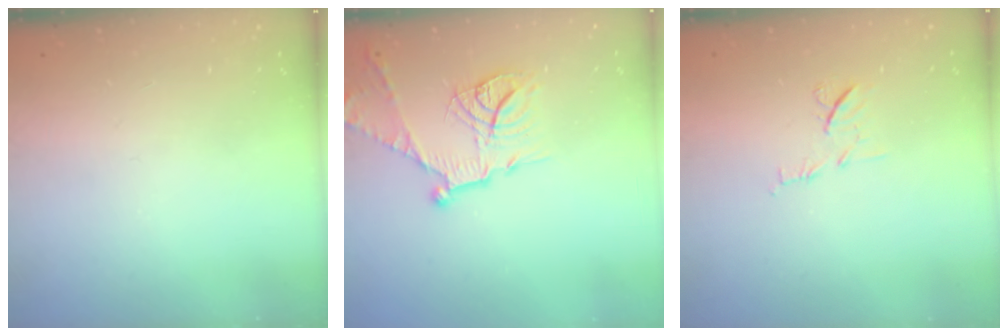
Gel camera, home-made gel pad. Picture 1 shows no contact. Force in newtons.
{"total": 16.0, "press": 16.0, "slide": 1.4}
{"total": 6.2, "press": 6.2, "slide": 0.7}